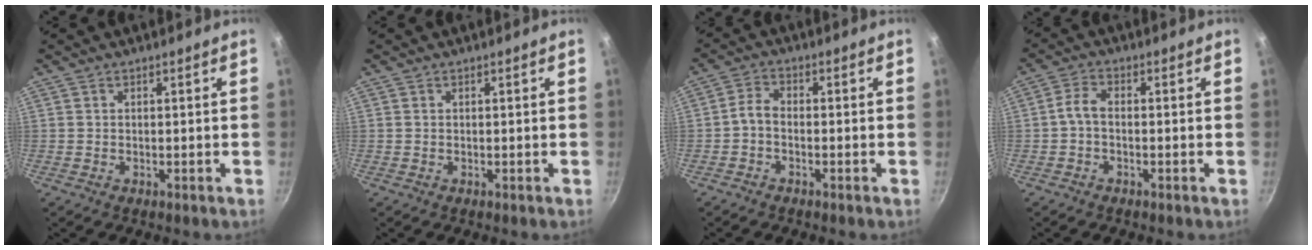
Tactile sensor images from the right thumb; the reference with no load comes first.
{"total": 0.0}
{"total": 3.0, "force": [-1.4, 1.5, 2.2], "torque": [-0.054, 0.019, -0.038]}
{"total": 3.2, "force": [-0.9, 1.4, 2.7], "torque": [-0.065, 0.016, -0.027]}